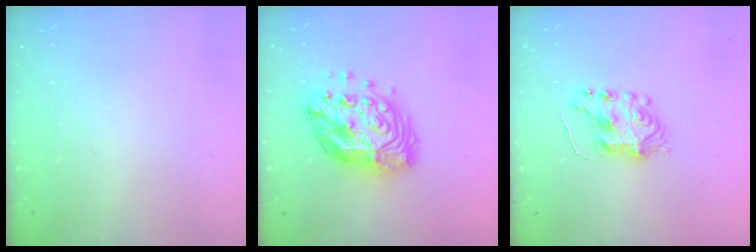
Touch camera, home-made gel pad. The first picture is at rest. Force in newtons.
{"total": 15.8, "press": 15.7, "slide": 1.3}
{"total": 7.3, "press": 7.2, "slide": 0.6}